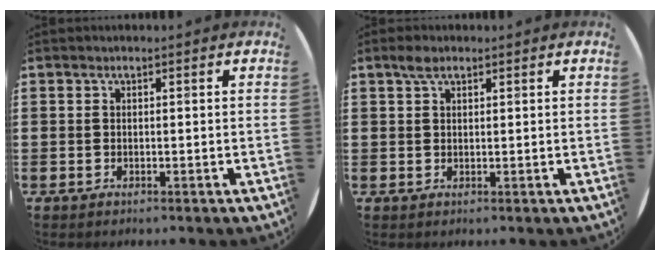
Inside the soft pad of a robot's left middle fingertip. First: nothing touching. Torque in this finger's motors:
{"motor_torque": [0.49, -0.40, -0.06, 0.00]}